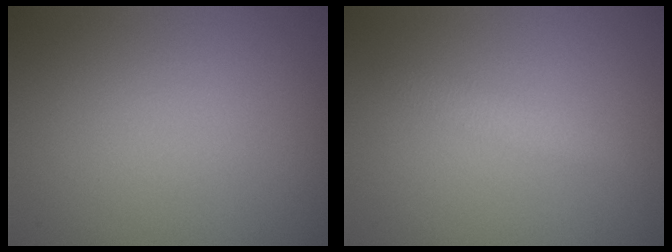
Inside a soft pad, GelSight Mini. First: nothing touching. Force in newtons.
{"total": 1.3, "press": 1.3, "slide": 0.0}